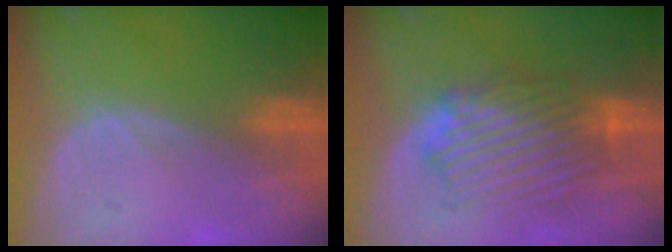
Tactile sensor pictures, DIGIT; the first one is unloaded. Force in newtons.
{"total": 8.7, "press": 8.4, "slide": 2.1}